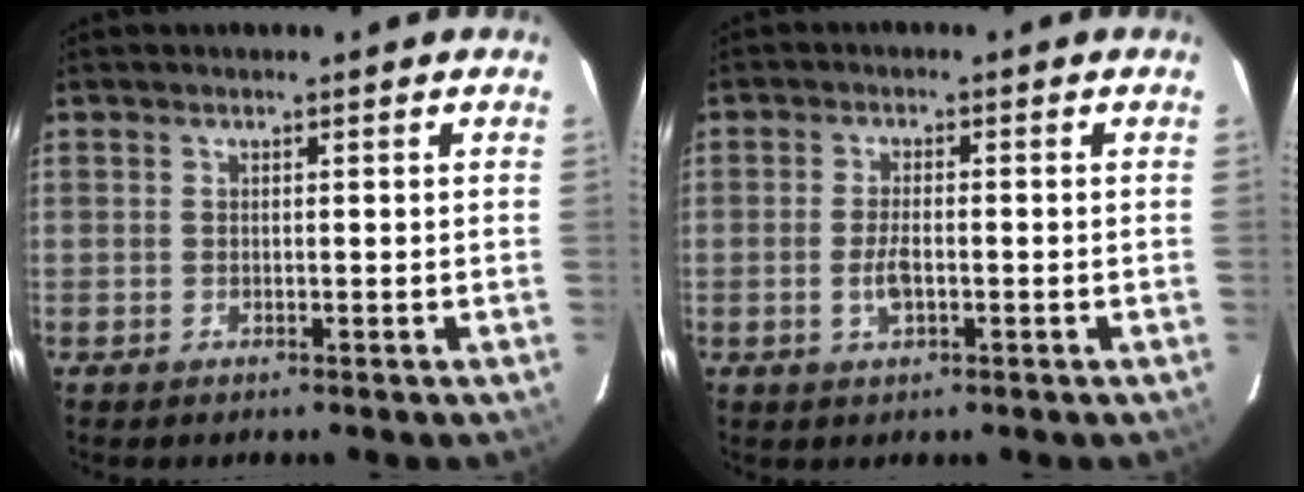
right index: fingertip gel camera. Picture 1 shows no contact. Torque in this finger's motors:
{"motor_torque": [-0.12, -0.03, -0.02, 0.01]}